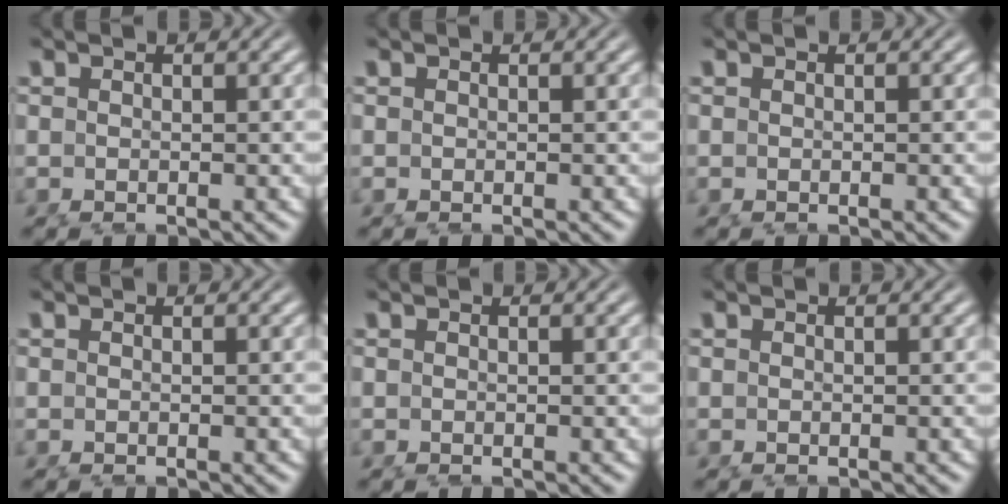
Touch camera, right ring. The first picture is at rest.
{"total": 0.0}
{"total": 0.0}
{"total": 0.0}
{"total": 0.0}
{"total": 0.0}